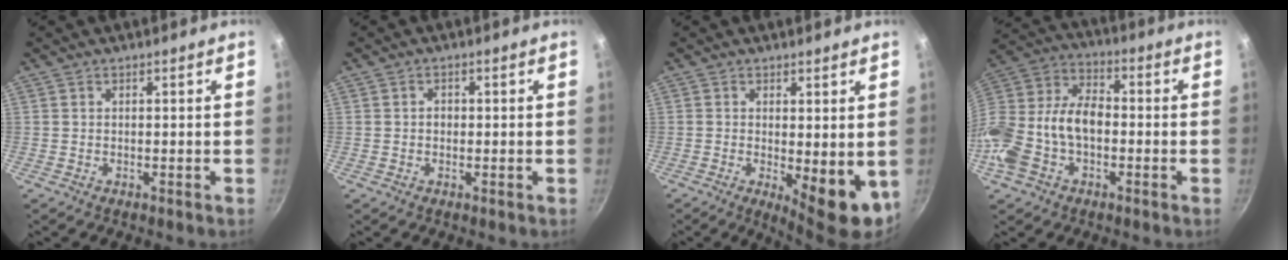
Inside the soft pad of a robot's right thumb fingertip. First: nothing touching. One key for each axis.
{"total": 1.2, "fx": -0.1, "fy": 1.0, "fz": 0.6, "tx": -0.007, "ty": 0.004, "tz": -0.003}
{"total": 8.4, "fx": -0.9, "fy": 3.1, "fz": 7.8, "tx": -0.098, "ty": -0.010, "tz": -0.001}
{"total": 18.6, "fx": -3.3, "fy": 12.6, "fz": 13.3, "tx": -0.257, "ty": 0.049, "tz": -0.074}